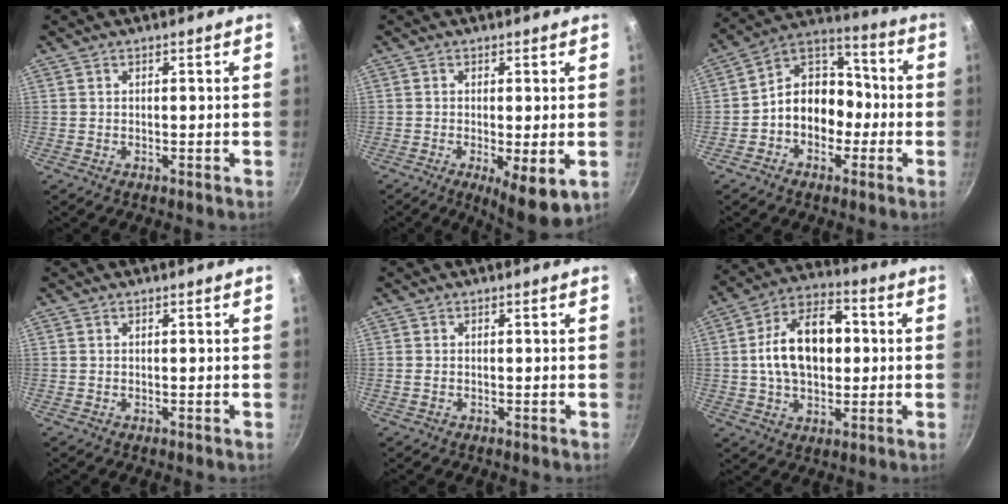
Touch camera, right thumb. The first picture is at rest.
{"total": 9.1, "force": [-2.7, 2.9, 8.2], "torque": [-0.123, -0.022, -0.036]}
{"total": 13.1, "force": [-2.3, 9.7, 8.5], "torque": [-0.097, 0.049, -0.052]}
{"total": 0.0}
{"total": 0.9, "force": [-0.3, 0.6, 0.7], "torque": [-0.022, -0.001, -0.004]}
{"total": 17.1, "force": [1.2, 10.9, 13.1], "torque": [-0.198, 0.026, 0.015]}